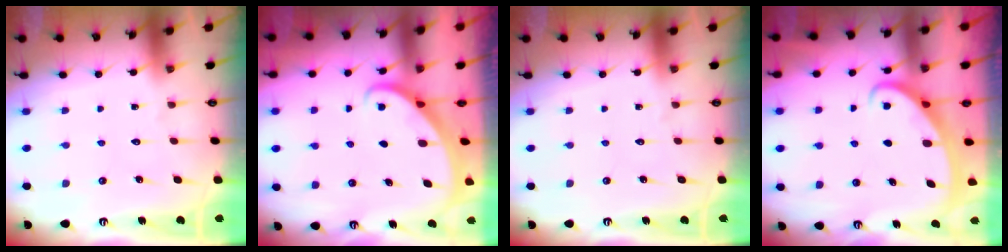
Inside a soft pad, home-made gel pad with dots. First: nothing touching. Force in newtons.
{"total": 1.9, "press": 1.9, "slide": 0.0}
{"total": 0.0}
{"total": 2.6, "press": 2.6, "slide": 0.4}